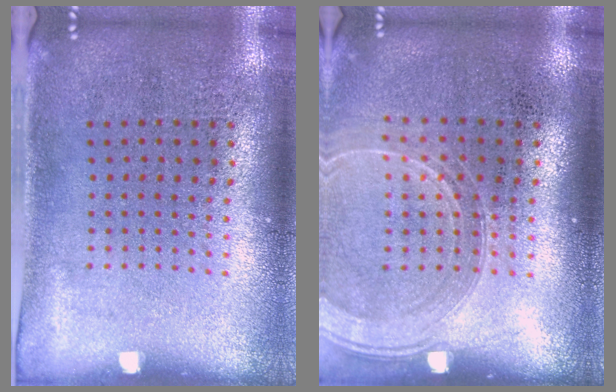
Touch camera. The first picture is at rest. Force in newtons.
{"total": 1.4, "press": 1.4, "slide": 0.3}